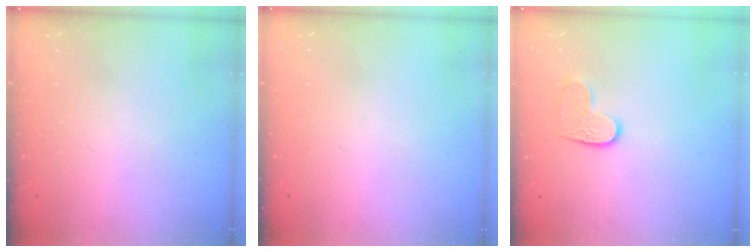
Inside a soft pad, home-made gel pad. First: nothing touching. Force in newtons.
{"total": 0.0}
{"total": 6.4, "press": 6.4, "slide": 0.3}